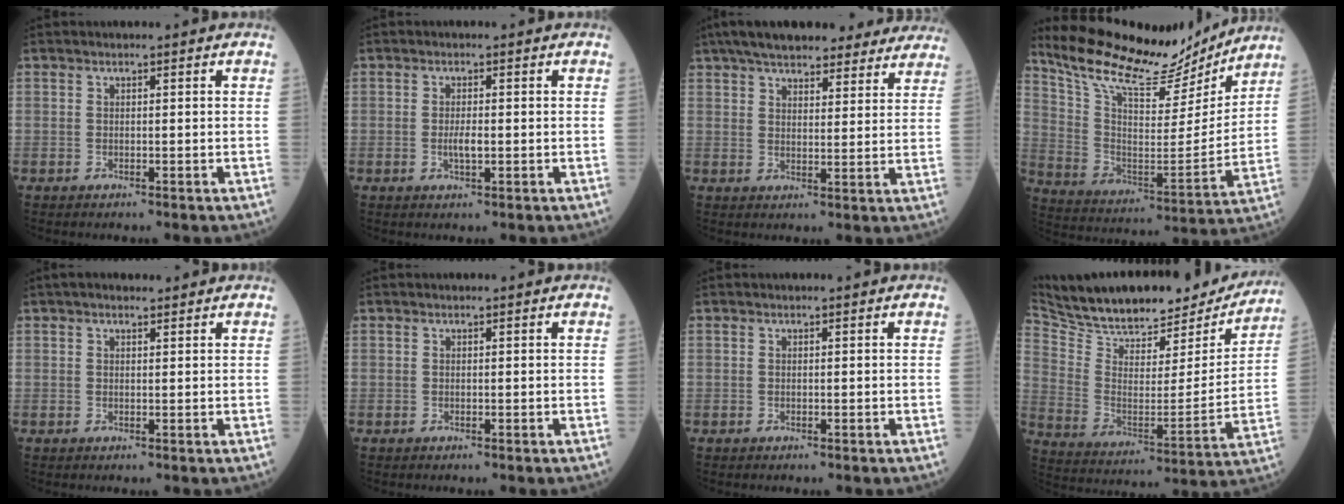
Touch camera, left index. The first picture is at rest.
{"total": 1.9, "force": [-0.4, 0.4, 1.8], "torque": [-0.032, -0.002, -0.004]}
{"total": 23.4, "force": [20.1, 6.4, 10.2], "torque": [-0.147, 0.034, 0.255]}
{"total": 20.7, "force": [19.0, 4.3, 7.1], "torque": [-0.137, -0.021, 0.305]}
{"total": 2.9, "force": [2.3, 0.9, 1.5], "torque": [-0.018, 0.022, 0.036]}
{"total": 0.0}
{"total": 0.0}
{"total": 25.8, "force": [22.7, 7.9, 9.2], "torque": [-0.161, -0.018, 0.324]}